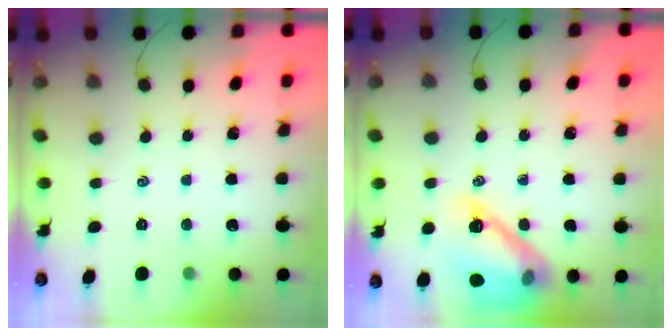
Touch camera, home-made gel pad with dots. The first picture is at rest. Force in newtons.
{"total": 16.4, "press": 16.4, "slide": 1.2}